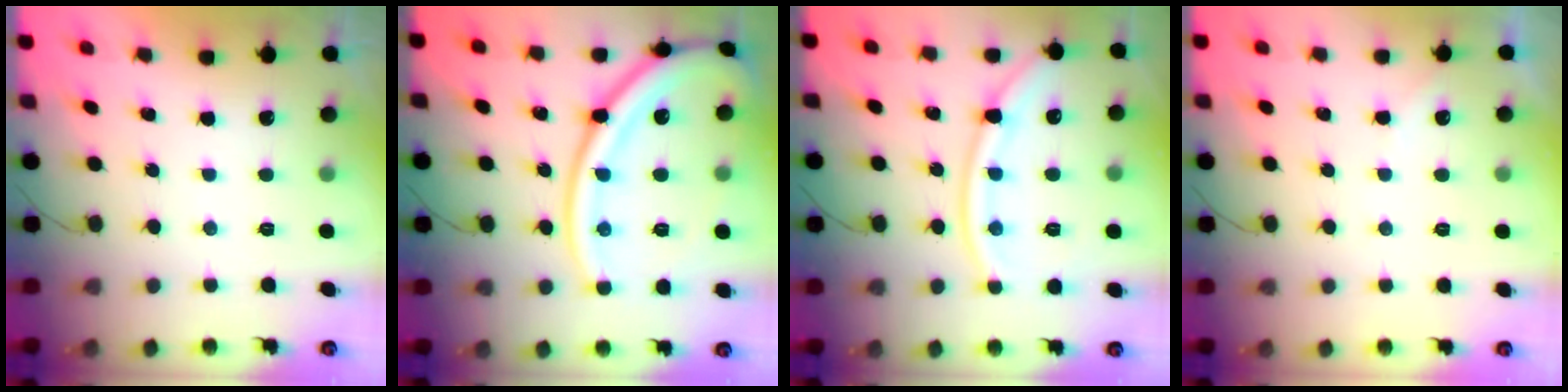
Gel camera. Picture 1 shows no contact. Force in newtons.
{"total": 21.4, "press": 21.2, "slide": 2.7}
{"total": 14.2, "press": 14.1, "slide": 1.5}
{"total": 4.2, "press": 4.2, "slide": 0.6}